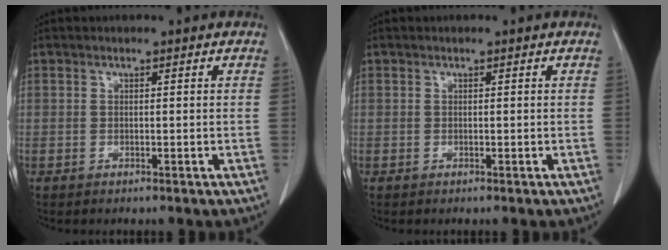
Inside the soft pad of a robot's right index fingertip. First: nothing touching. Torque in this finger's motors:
{"motor_torque": [0.00, 0.00, 0.00, 0.00]}